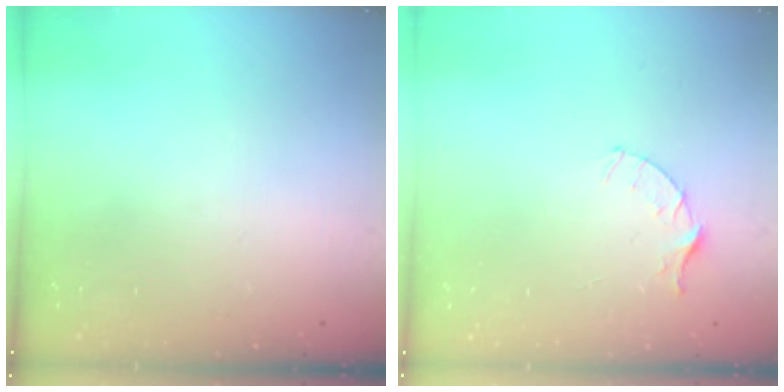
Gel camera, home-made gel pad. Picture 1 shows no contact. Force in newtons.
{"total": 3.4, "press": 3.4, "slide": 0.4}